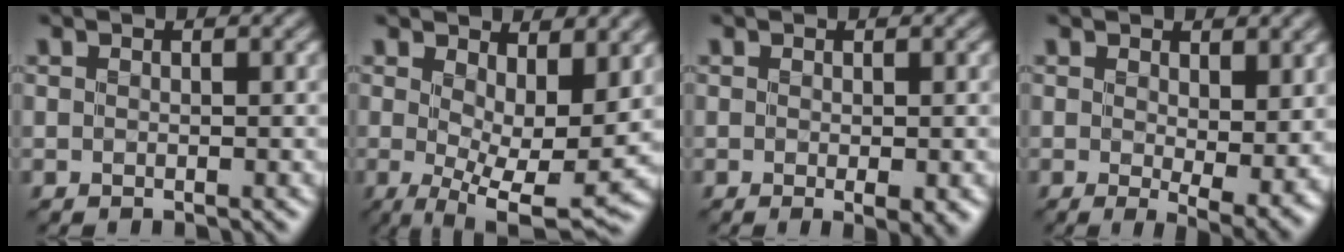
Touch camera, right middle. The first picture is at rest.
{"total": 8.1, "force": [1.2, 2.9, 7.5], "torque": [-0.116, -0.022, 0.024]}
{"total": 1.7, "force": [-0.4, 0.2, 1.6], "torque": [-0.024, -0.004, -0.005]}
{"total": 4.8, "force": [1.1, 1.6, 4.4], "torque": [-0.069, -0.016, 0.024]}